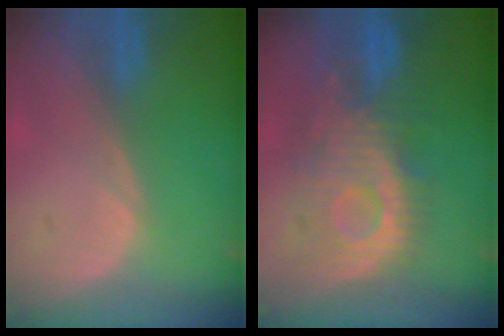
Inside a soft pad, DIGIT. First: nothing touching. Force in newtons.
{"total": 10.4, "press": 9.8, "slide": 3.3}